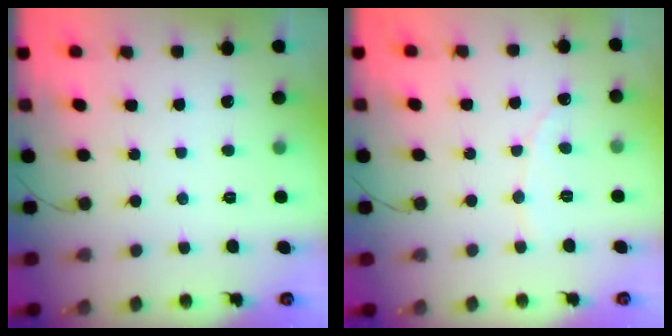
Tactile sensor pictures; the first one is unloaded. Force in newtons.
{"total": 1.9, "press": 1.9, "slide": 0.1}